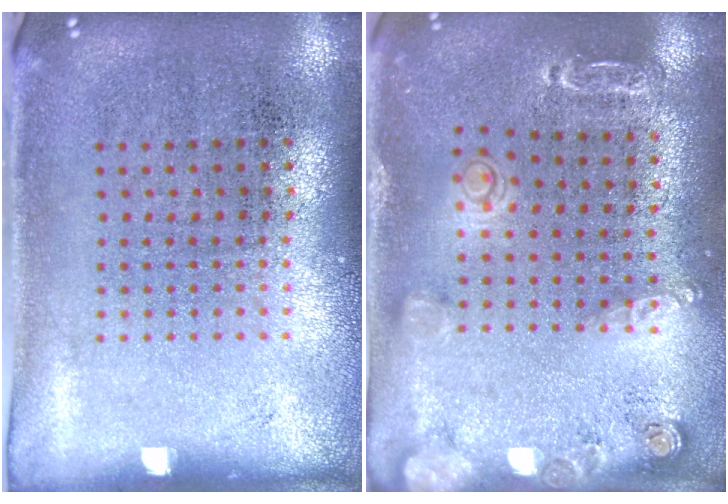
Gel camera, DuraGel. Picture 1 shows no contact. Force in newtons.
{"total": 1.5, "press": 1.5, "slide": 0.1}